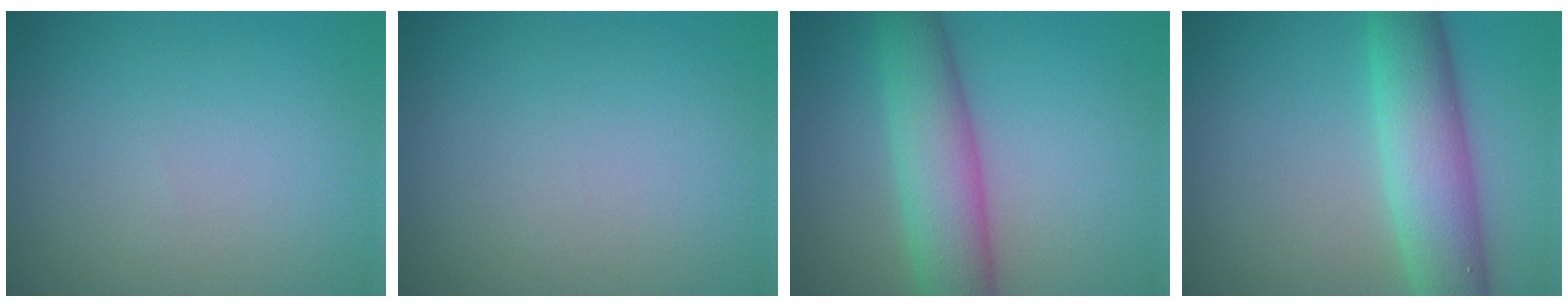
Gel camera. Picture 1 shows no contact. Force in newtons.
{"total": 0.0}
{"total": 6.3, "press": 6.3, "slide": 0.1}
{"total": 7.0, "press": 7.0, "slide": 0.4}